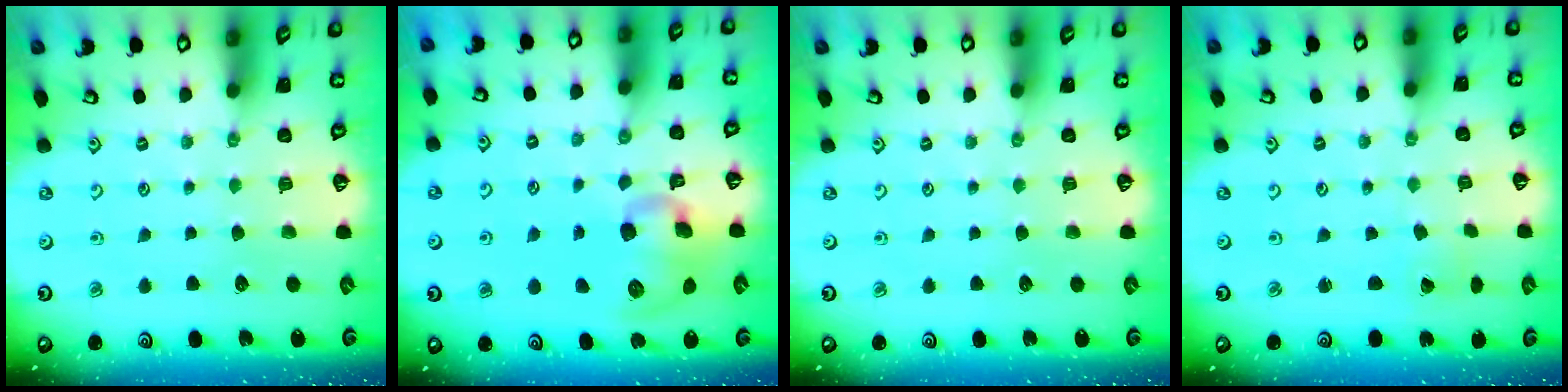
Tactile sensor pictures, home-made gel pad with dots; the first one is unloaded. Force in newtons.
{"total": 12.3, "press": 12.2, "slide": 1.5}
{"total": 0.0}
{"total": 0.5, "press": 0.5, "slide": 0.1}